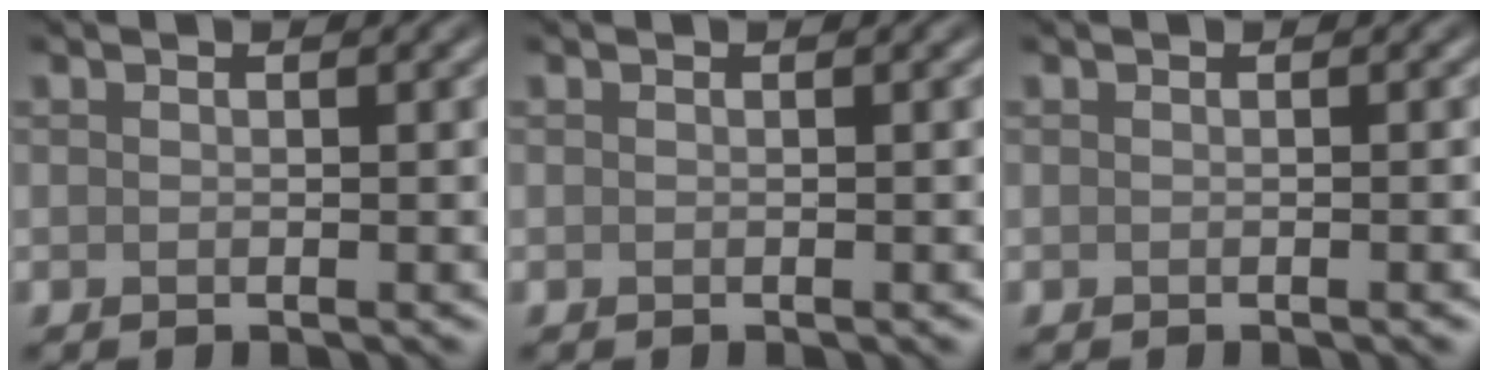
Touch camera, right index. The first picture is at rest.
{"total": 0.0}
{"total": 0.8, "force": [-0.3, 0.2, 0.7], "torque": [-0.004, 0.002, -0.005]}